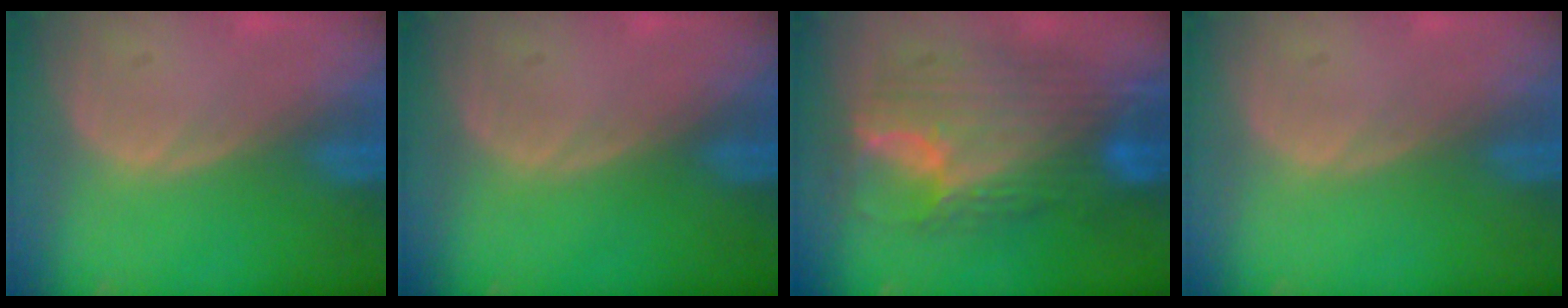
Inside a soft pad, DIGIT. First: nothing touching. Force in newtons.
{"total": 0.0}
{"total": 11.4, "press": 11.3, "slide": 0.9}
{"total": 0.0}